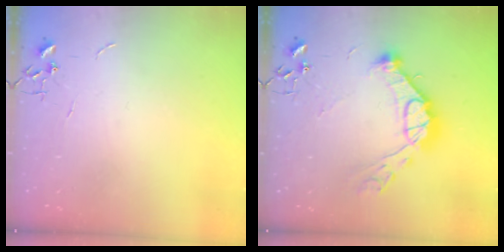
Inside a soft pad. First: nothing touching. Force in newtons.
{"total": 15.3, "press": 15.2, "slide": 1.9}